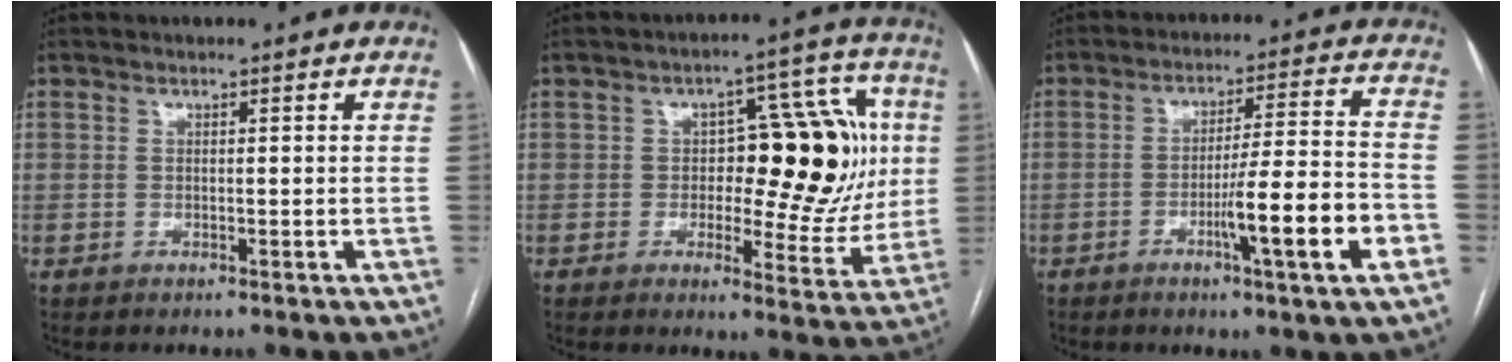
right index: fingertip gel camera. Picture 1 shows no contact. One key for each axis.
{"total": 15.9, "fx": 1.5, "fy": 7.2, "fz": 14.1, "tx": -0.160, "ty": 0.033, "tz": 0.028}
{"total": 11.7, "fx": -4.5, "fy": -0.3, "fz": 10.8, "tx": -0.170, "ty": -0.003, "tz": -0.067}